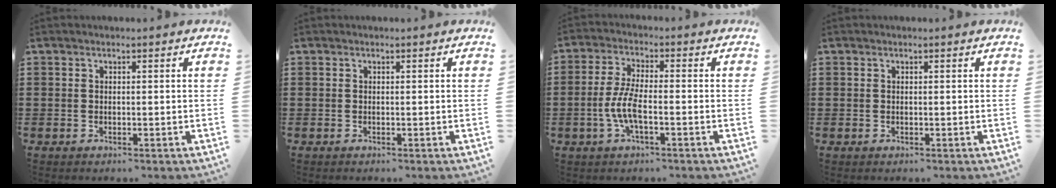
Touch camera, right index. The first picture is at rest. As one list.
[{"total": 0.0}, {"total": 5.8, "force": [-1.9, 1.7, 5.2], "torque": [-0.125, -0.007, -0.043]}, {"total": 0.0}]